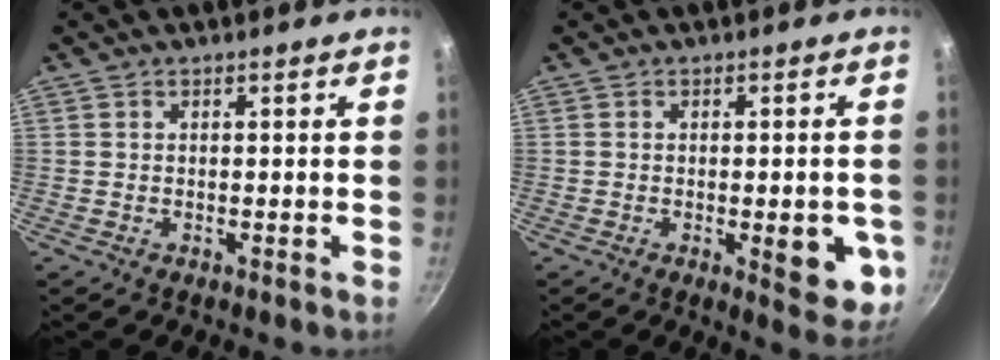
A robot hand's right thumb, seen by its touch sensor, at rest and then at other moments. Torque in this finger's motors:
{"motor_torque": [1.11, 1.33, -0.16, 0.05, 0.23]}